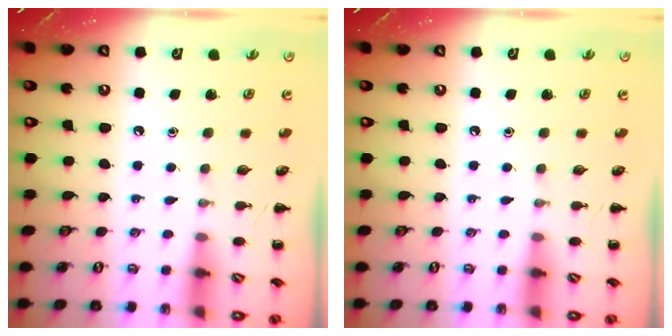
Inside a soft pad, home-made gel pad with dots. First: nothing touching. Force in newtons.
{"total": 0.0}